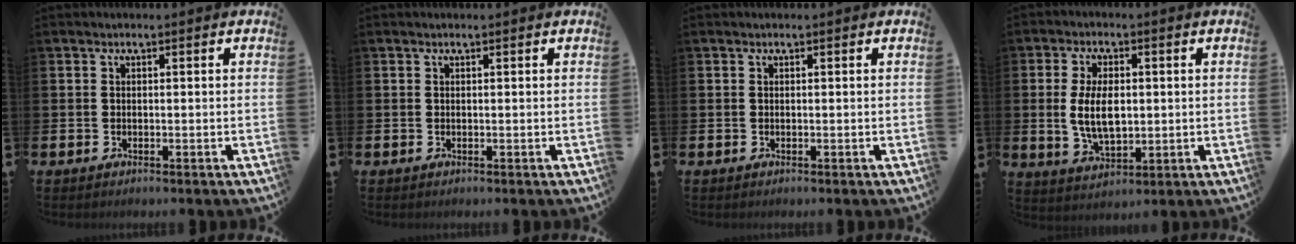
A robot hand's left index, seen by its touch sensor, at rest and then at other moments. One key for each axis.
{"total": 0.0}
{"total": 0.0}
{"total": 6.7, "fx": 0.7, "fy": 3.6, "fz": 5.7, "tx": -0.100, "ty": 0.004, "tz": 0.007}